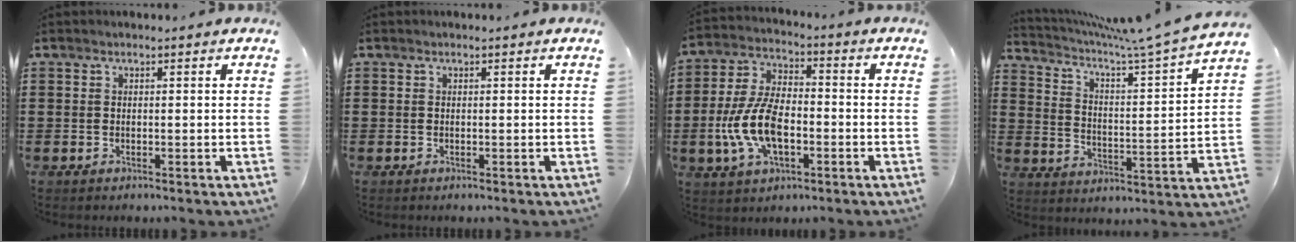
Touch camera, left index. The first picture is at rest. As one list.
[{"total": 0.0}, {"total": 10.4, "force": [-2.9, 5.3, 8.5], "torque": [-0.204, -0.004, -0.059]}, {"total": 5.8, "force": [4.9, -0.6, 3.0], "torque": [-0.079, -0.045, 0.074]}]